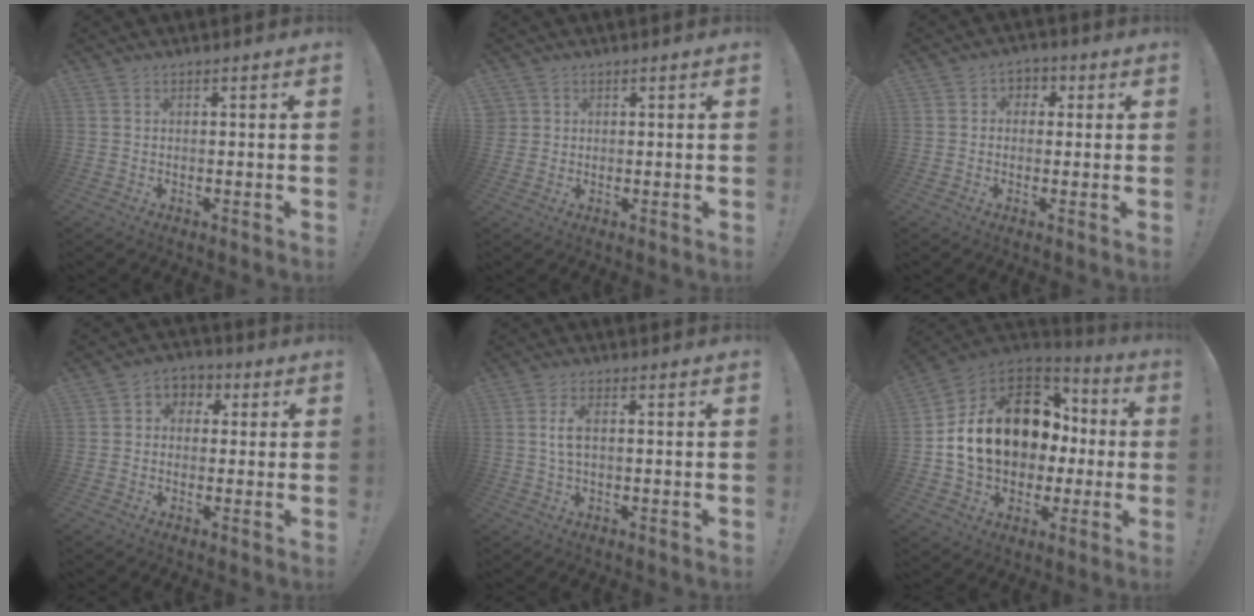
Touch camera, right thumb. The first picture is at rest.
{"total": 2.0, "force": [1.0, 1.8, 0.2], "torque": [-0.005, -0.002, 0.020]}
{"total": 3.7, "force": [-0.7, 3.4, 1.4], "torque": [-0.013, 0.011, -0.014]}
{"total": 4.9, "force": [-0.9, 4.5, 1.8], "torque": [-0.020, 0.016, -0.016]}
{"total": 4.3, "force": [0.3, 1.9, 3.8], "torque": [-0.076, 0.003, 0.002]}
{"total": 20.4, "force": [3.5, 14.8, 13.5], "torque": [-0.219, 0.004, 0.095]}